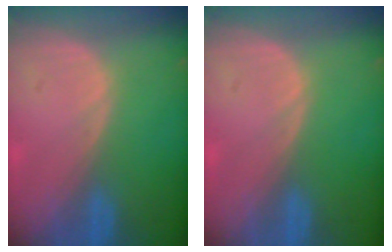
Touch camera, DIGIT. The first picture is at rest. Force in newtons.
{"total": 0.0}